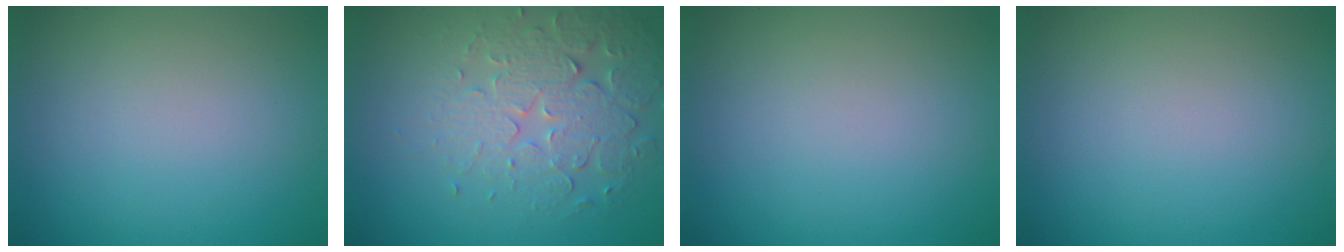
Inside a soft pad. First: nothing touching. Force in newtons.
{"total": 4.5, "press": 4.1, "slide": 1.9}
{"total": 0.0}
{"total": 0.0}